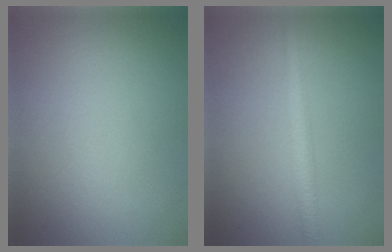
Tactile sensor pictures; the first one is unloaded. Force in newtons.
{"total": 2.7, "press": 2.7, "slide": 0.1}